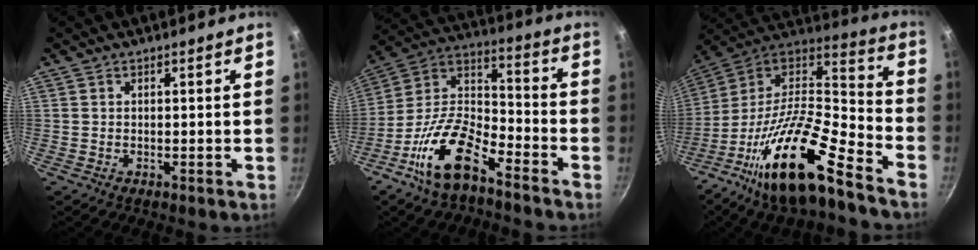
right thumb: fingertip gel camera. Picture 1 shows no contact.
{"total": 16.3, "force": [-9.6, 7.0, 11.1], "torque": [-0.203, 0.079, -0.200]}
{"total": 24.7, "force": [-13.8, 7.8, 19.0], "torque": [-0.305, 0.076, -0.259]}